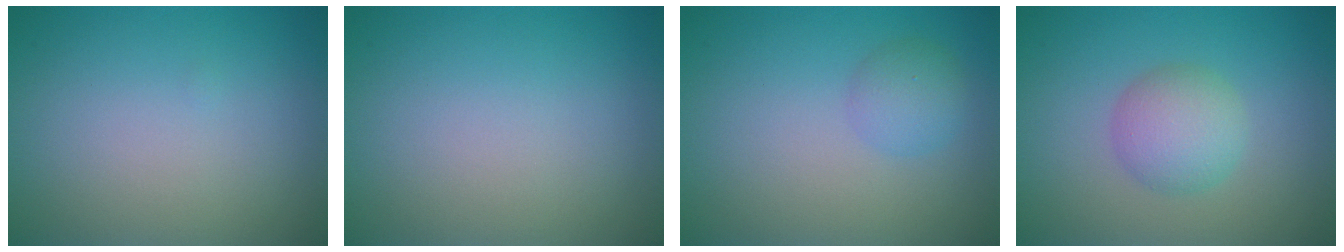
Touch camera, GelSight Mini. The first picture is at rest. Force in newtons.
{"total": 0.0}
{"total": 2.1, "press": 2.1, "slide": 0.1}
{"total": 3.3, "press": 3.3, "slide": 0.1}